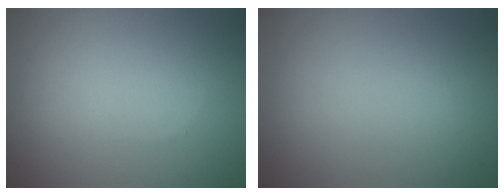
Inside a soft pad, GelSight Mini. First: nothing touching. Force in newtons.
{"total": 0.0}